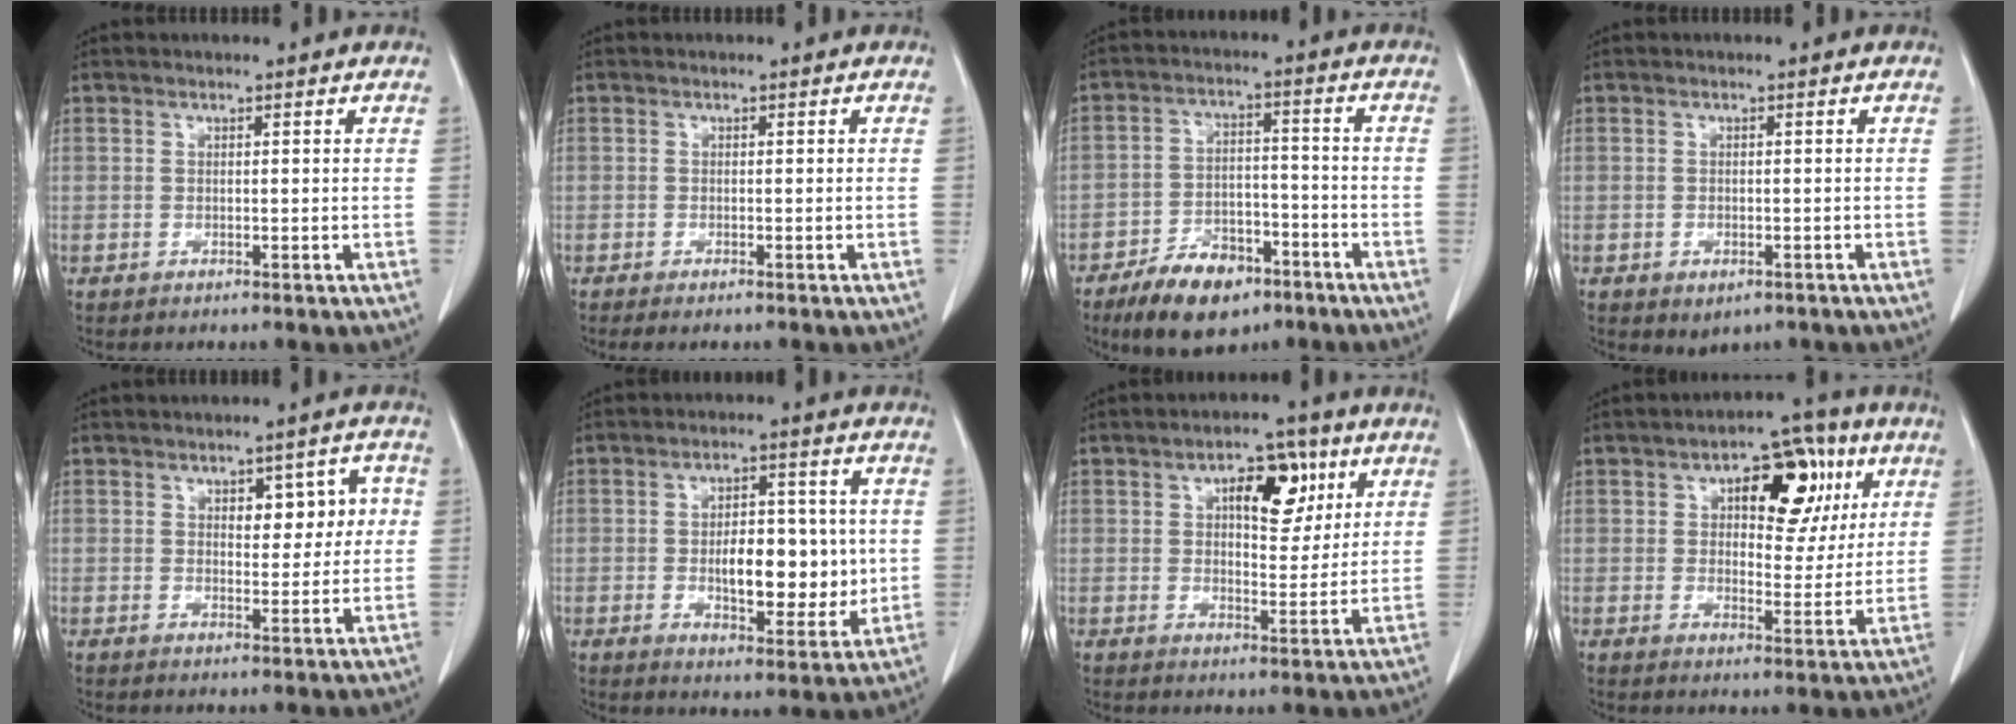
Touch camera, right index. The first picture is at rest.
{"total": 1.9, "force": [-1.5, 0.2, 1.1], "torque": [-0.017, -0.004, -0.017]}
{"total": 10.8, "force": [-7.2, 5.0, 6.1], "torque": [-0.109, 0.004, -0.121]}
{"total": 2.5, "force": [-1.3, 1.7, 1.4], "torque": [-0.015, -0.001, -0.002]}
{"total": 6.1, "force": [1.5, 3.1, 5.0], "torque": [-0.056, 0.019, 0.024]}
{"total": 10.8, "force": [-0.4, 4.9, 9.6], "torque": [-0.145, 0.007, 0.002]}
{"total": 8.4, "force": [3.5, 3.9, 6.6], "torque": [-0.092, 0.015, 0.052]}
{"total": 11.8, "force": [4.5, 6.0, 9.0], "torque": [-0.115, 0.030, 0.067]}